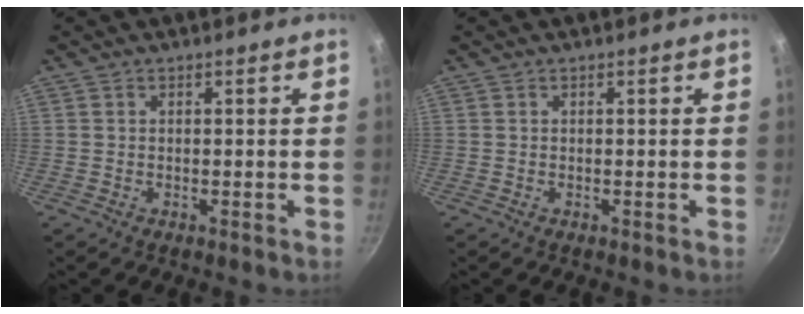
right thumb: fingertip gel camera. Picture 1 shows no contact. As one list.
[{"total": 0.0}]